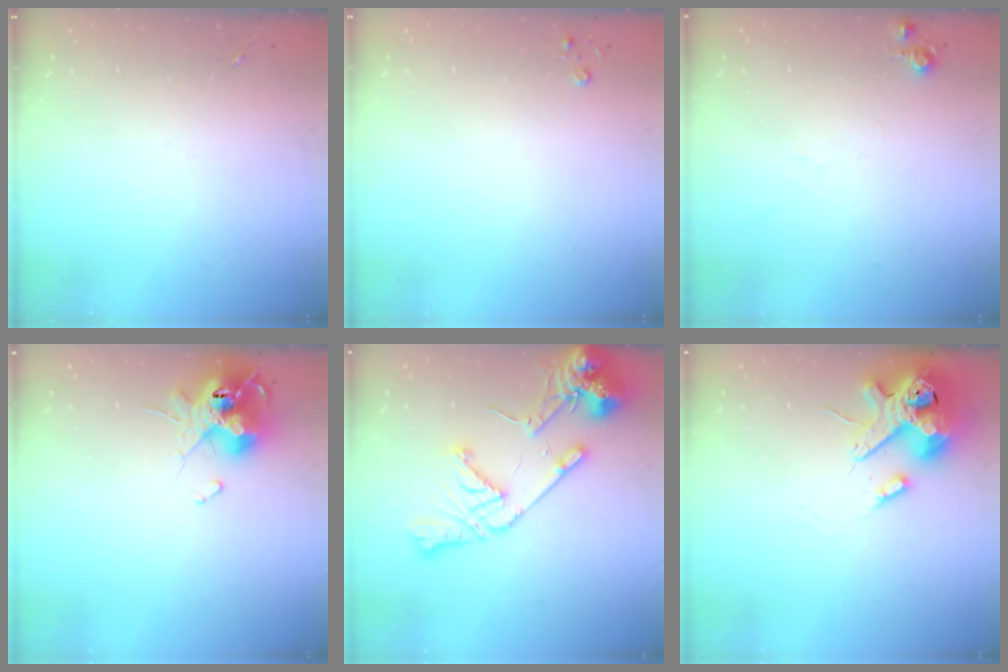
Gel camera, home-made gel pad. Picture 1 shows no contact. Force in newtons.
{"total": 2.6, "press": 2.6, "slide": 0.3}
{"total": 4.2, "press": 4.2, "slide": 0.6}
{"total": 13.8, "press": 13.8, "slide": 1.5}
{"total": 16.2, "press": 16.0, "slide": 2.5}
{"total": 14.2, "press": 14.0, "slide": 2.3}